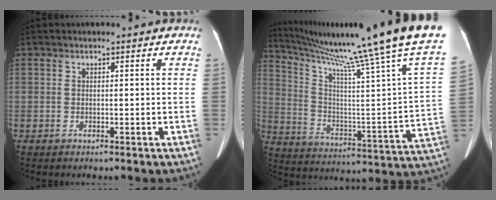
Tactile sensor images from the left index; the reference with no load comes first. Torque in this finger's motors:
{"motor_torque": [-0.71, -1.43, 0.03, 0.07]}